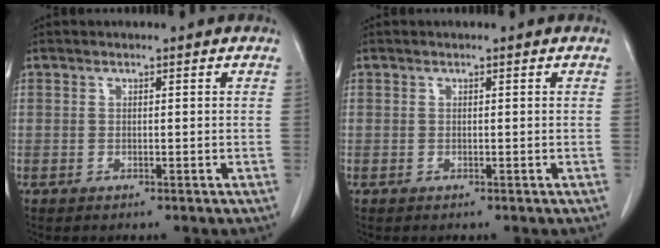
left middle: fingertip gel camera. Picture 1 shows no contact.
{"total": 0.0}